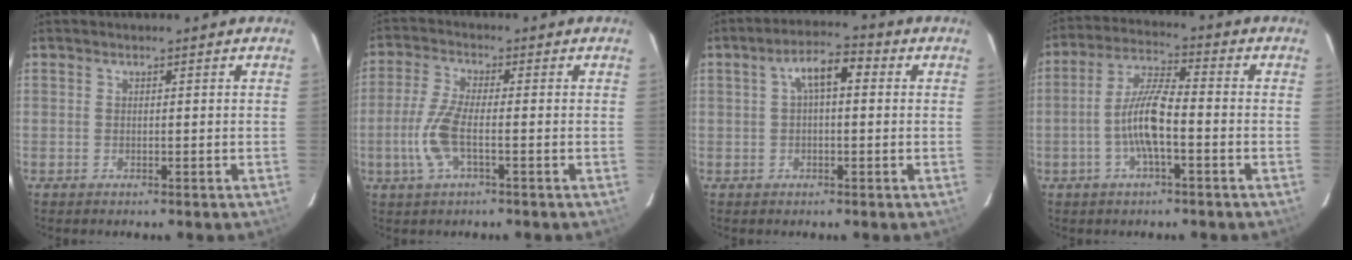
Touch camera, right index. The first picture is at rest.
{"total": 7.6, "force": [-2.0, 2.0, 7.0], "torque": [-0.159, -0.001, -0.042]}
{"total": 5.9, "force": [1.1, 2.4, 5.3], "torque": [-0.095, 0.023, 0.018]}
{"total": 8.6, "force": [-2.5, 1.7, 8.0], "torque": [-0.167, 0.007, -0.049]}